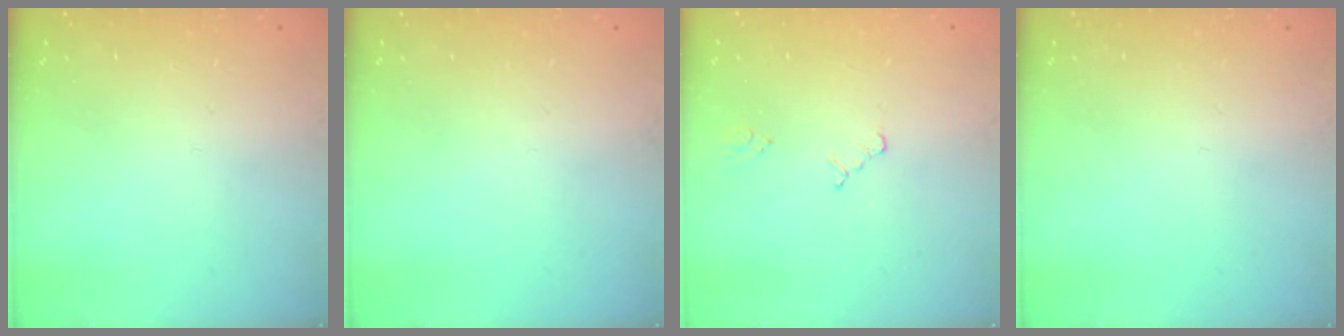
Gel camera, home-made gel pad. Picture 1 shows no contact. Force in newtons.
{"total": 0.0}
{"total": 1.5, "press": 1.5, "slide": 0.3}
{"total": 0.0}